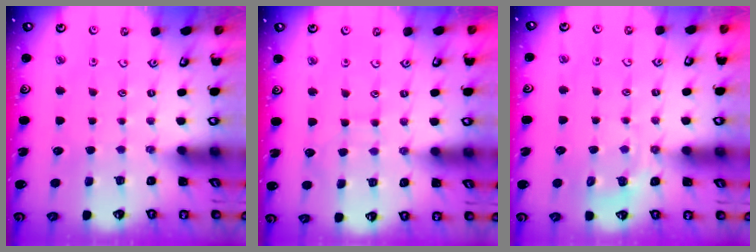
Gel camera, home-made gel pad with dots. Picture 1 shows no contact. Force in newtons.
{"total": 5.1, "press": 5.1, "slide": 0.2}
{"total": 5.9, "press": 5.8, "slide": 1.0}